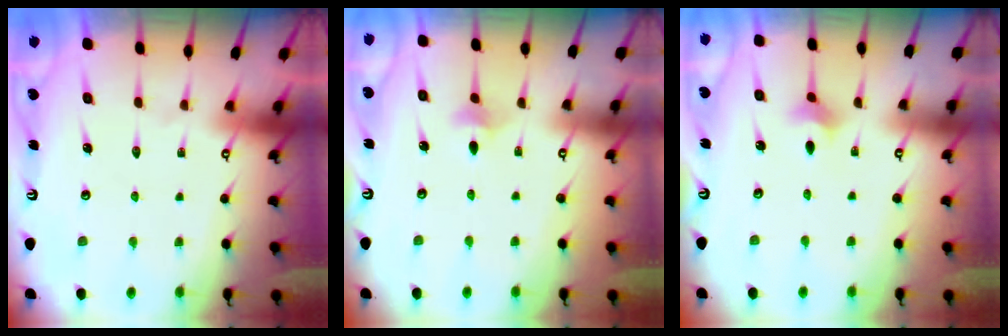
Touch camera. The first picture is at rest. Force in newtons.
{"total": 2.9, "press": 2.9, "slide": 0.6}
{"total": 2.1, "press": 2.0, "slide": 0.5}